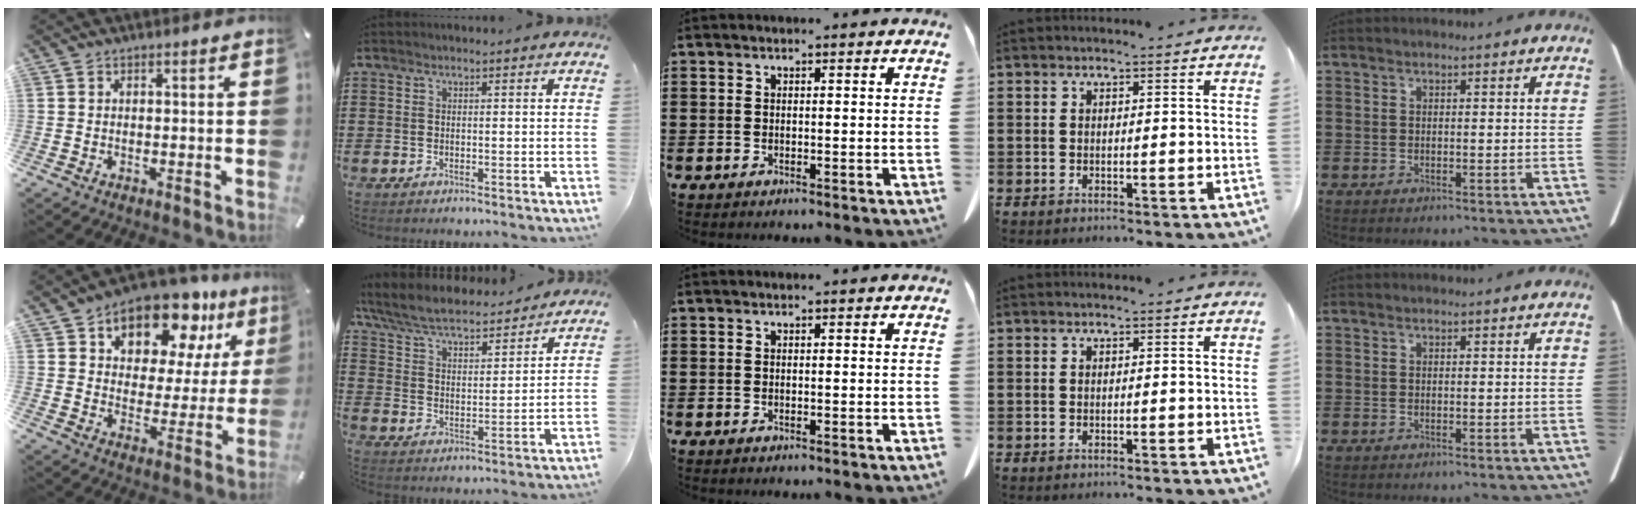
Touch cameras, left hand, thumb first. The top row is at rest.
{"thumb": {"total": 15.1, "force": [10.9, 8.1, 6.5], "torque": [-0.110, -0.080, 0.192]}, "index": {"total": 6.5, "force": [5.9, 0.8, 2.4], "torque": [-0.072, -0.036, 0.100]}}